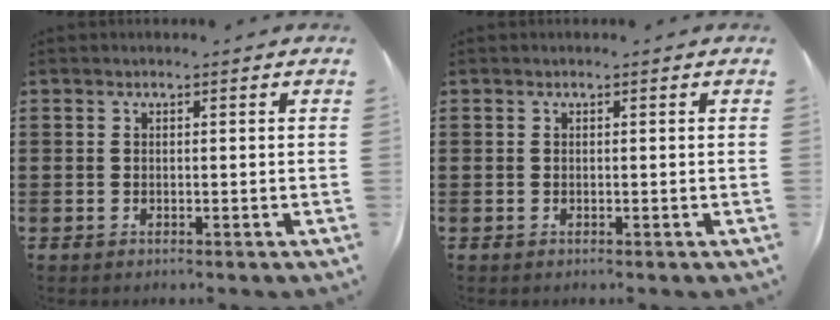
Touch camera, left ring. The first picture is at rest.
{"total": 0.0}